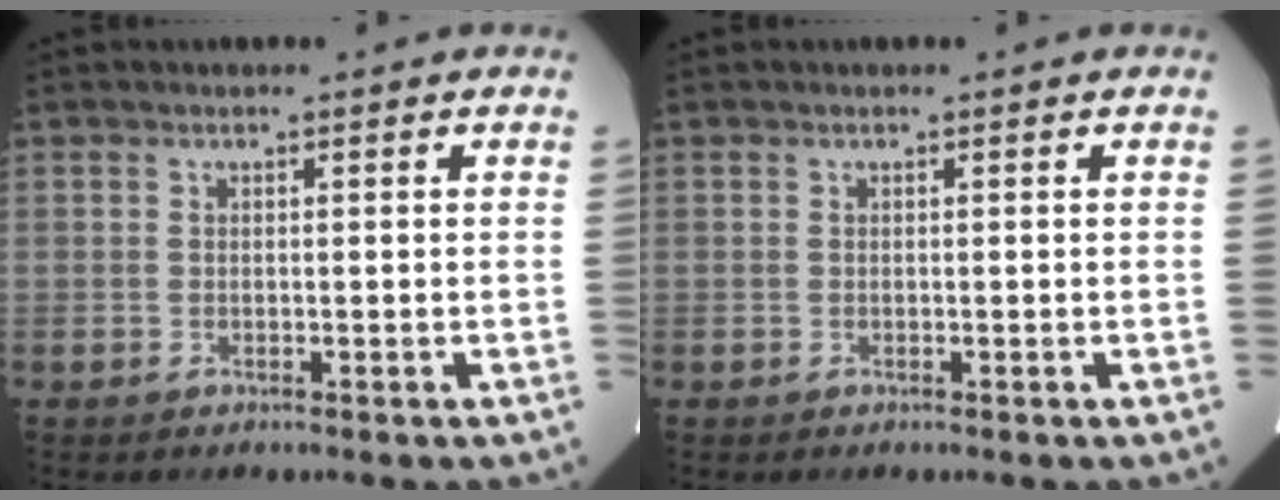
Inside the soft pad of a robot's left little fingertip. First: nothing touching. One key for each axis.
{"total": 0.0}